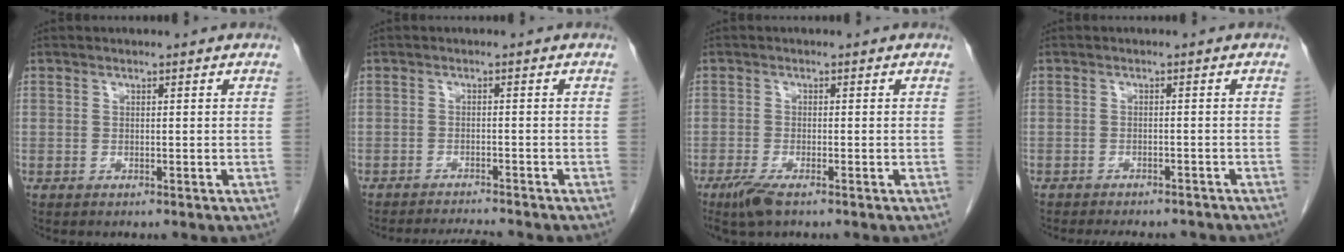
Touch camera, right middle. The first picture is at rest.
{"total": 5.0, "force": [-4.8, -0.4, 1.3], "torque": [-0.018, -0.013, -0.074]}
{"total": 3.8, "force": [-2.5, 0.7, 2.7], "torque": [-0.061, -0.011, -0.047]}
{"total": 9.2, "force": [-8.2, 2.7, 3.1], "torque": [-0.045, -0.001, -0.097]}